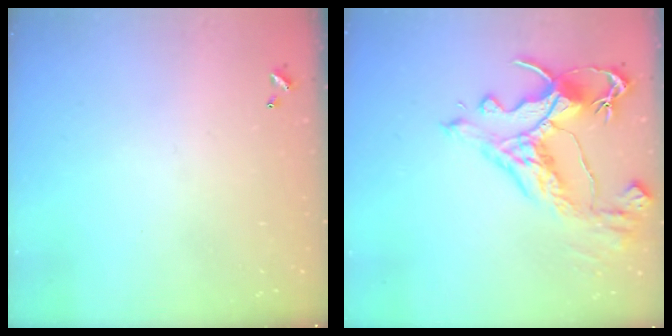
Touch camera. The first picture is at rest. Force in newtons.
{"total": 6.9, "press": 6.7, "slide": 1.7}